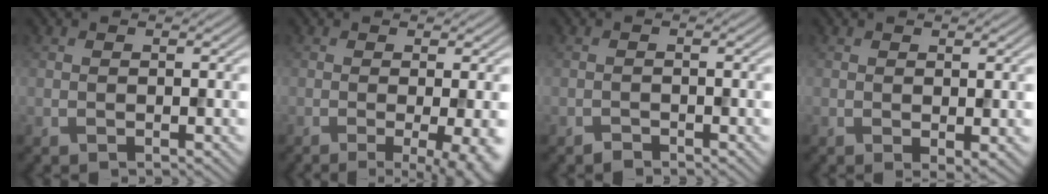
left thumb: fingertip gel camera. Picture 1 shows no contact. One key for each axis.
{"total": 6.4, "fx": -1.4, "fy": 1.6, "fz": 6.1, "tx": -0.082, "ty": -0.010, "tz": -0.015}
{"total": 0.8, "fx": -0.8, "fy": 0.2, "fz": 0.1, "tx": -0.001, "ty": 0.000, "tz": -0.017}
{"total": 1.4, "fx": 0.3, "fy": 0.5, "fz": 1.3, "tx": -0.020, "ty": -0.007, "tz": 0.007}